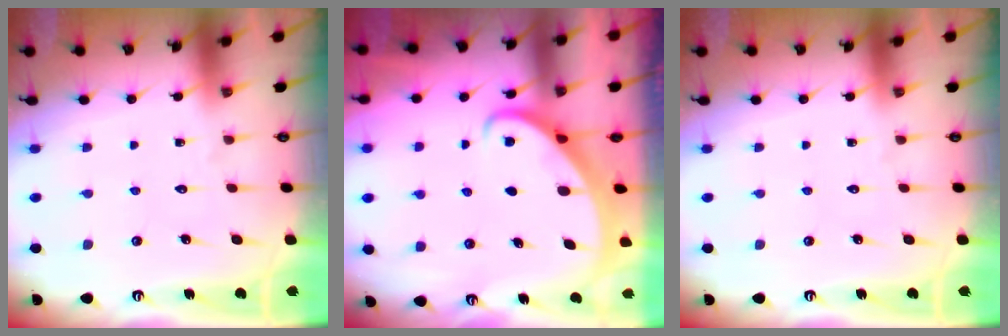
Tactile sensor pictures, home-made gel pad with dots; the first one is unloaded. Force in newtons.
{"total": 2.0, "press": 1.9, "slide": 0.2}
{"total": 0.0}